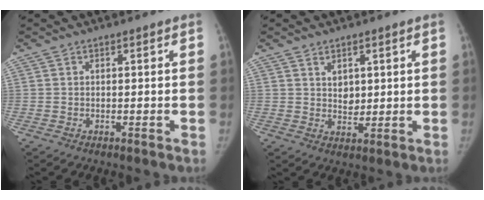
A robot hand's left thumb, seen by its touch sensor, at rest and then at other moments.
{"total": 3.7, "force": [1.7, 2.6, 2.0], "torque": [-0.018, -0.016, 0.036]}